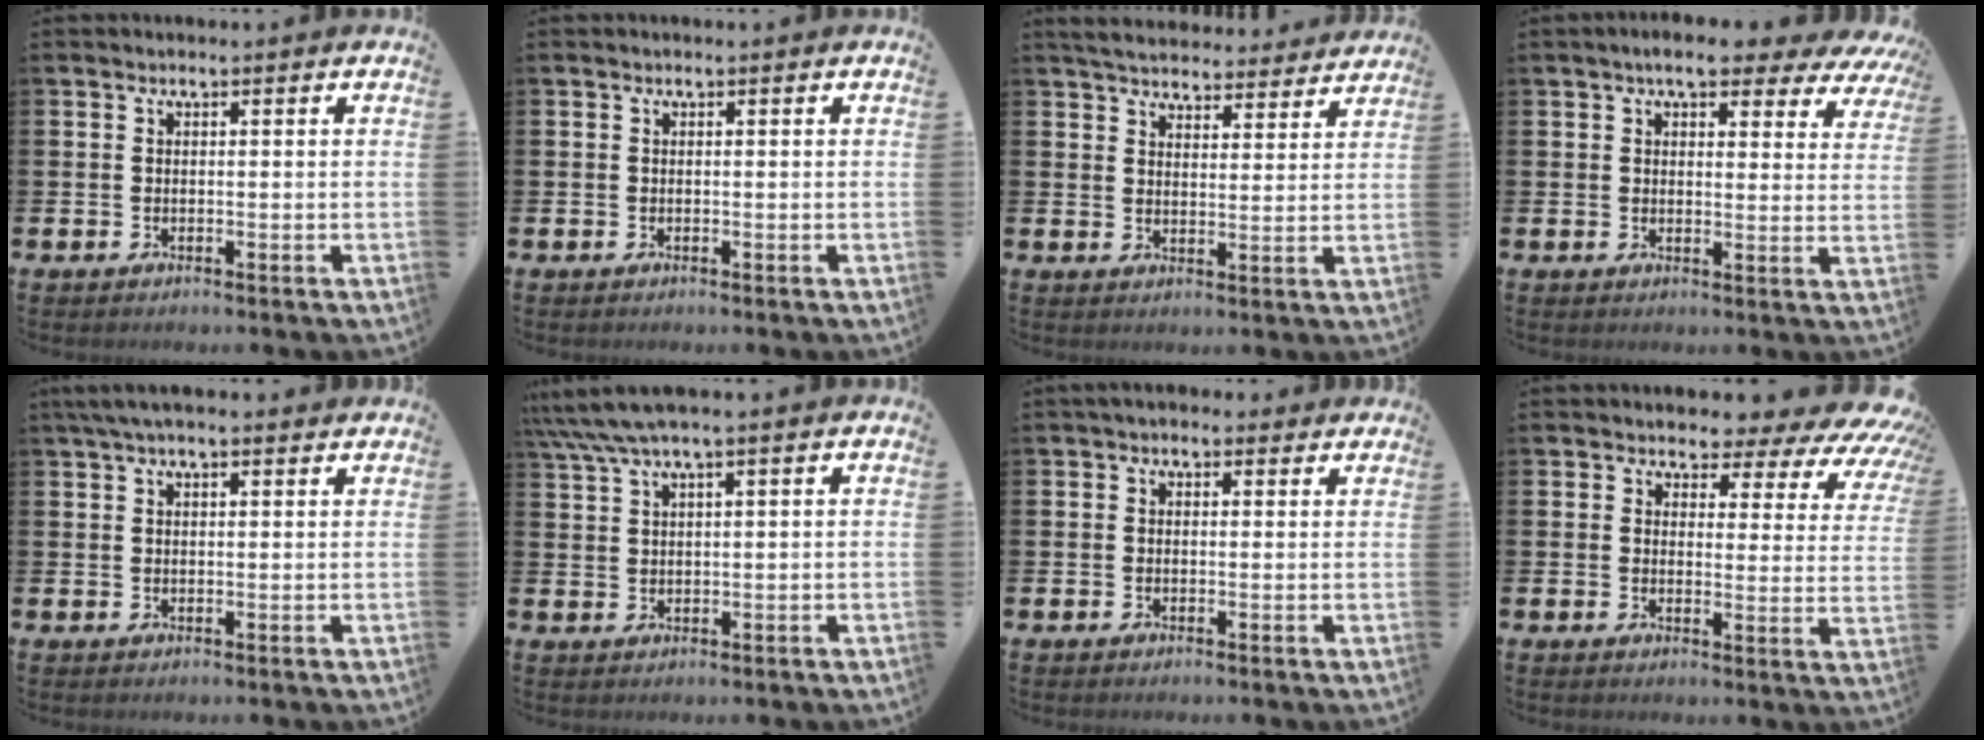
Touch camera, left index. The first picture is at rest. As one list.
[{"total": 0.0}, {"total": 5.2, "force": [5.1, 1.0, 0.6], "torque": [-0.024, -0.033, 0.089]}, {"total": 6.0, "force": [4.9, 2.1, 2.7], "torque": [-0.051, -0.019, 0.083]}, {"total": 3.2, "force": [2.5, 0.8, 1.8], "torque": [-0.035, 0.001, 0.045]}, {"total": 3.8, "force": [2.8, 0.2, 2.6], "torque": [-0.058, 0.000, 0.052]}, {"total": 1.7, "force": [1.3, 1.0, 0.5], "torque": [0.000, 0.002, 0.021]}, {"total": 4.2, "force": [3.4, 2.0, 1.3], "torque": [-0.018, -0.042, 0.048]}]